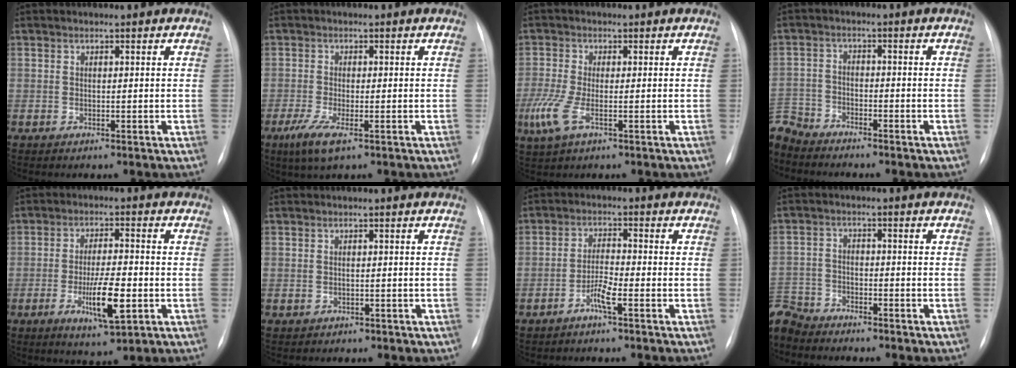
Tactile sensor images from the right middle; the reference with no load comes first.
{"total": 4.5, "force": [-2.4, 1.0, 3.7], "torque": [-0.086, -0.014, -0.042]}
{"total": 4.9, "force": [-1.7, 1.6, 4.3], "torque": [-0.112, -0.012, -0.035]}
{"total": 7.5, "force": [-7.1, 2.3, 0.9], "torque": [-0.020, -0.005, -0.130]}
{"total": 7.9, "force": [-2.4, 1.5, 7.3], "torque": [-0.134, -0.011, -0.038]}
{"total": 1.1, "force": [-0.7, 0.8, 0.4], "torque": [-0.013, 0.005, 0.001]}
{"total": 3.1, "force": [-1.9, 0.0, 2.5], "torque": [-0.054, 0.003, -0.039]}
{"total": 8.7, "force": [-8.0, 3.2, 1.0], "torque": [-0.031, 0.001, -0.145]}